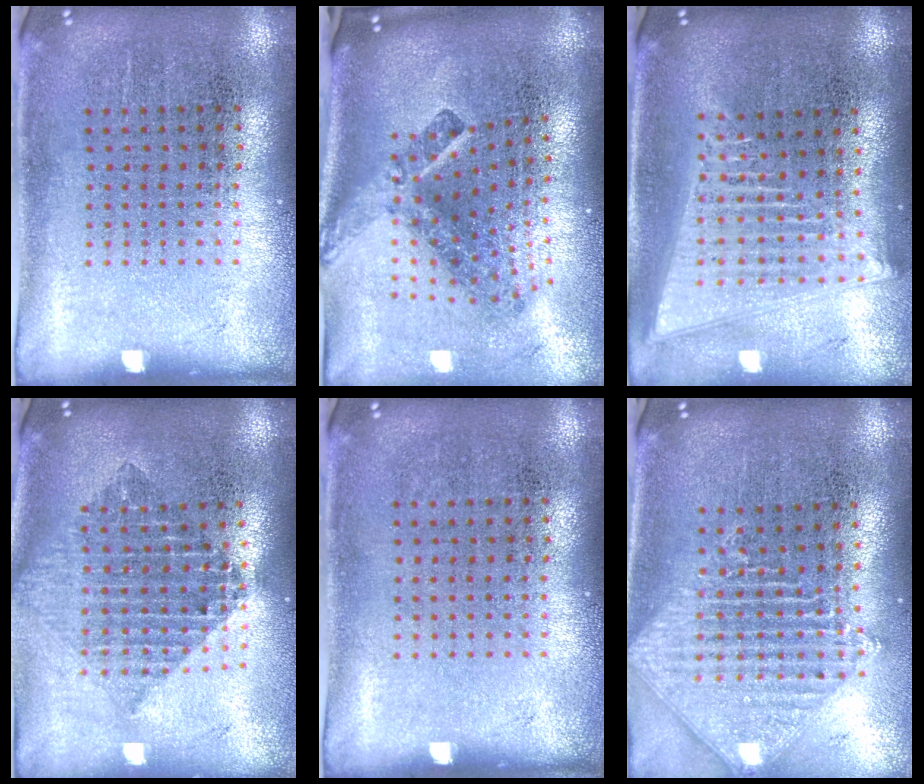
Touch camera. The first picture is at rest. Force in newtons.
{"total": 2.9, "press": 1.7, "slide": 2.3}
{"total": 2.1, "press": 1.8, "slide": 1.1}
{"total": 2.1, "press": 1.7, "slide": 1.2}
{"total": 0.0}
{"total": 1.9, "press": 1.6, "slide": 1.1}